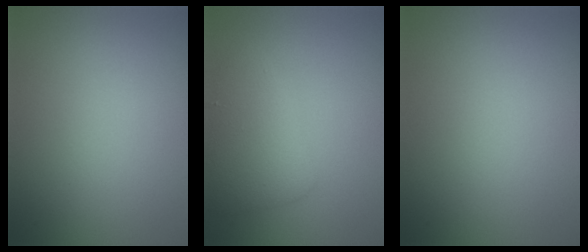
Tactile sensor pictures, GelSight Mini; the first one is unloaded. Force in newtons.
{"total": 3.7, "press": 3.7, "slide": 0.1}
{"total": 0.0}